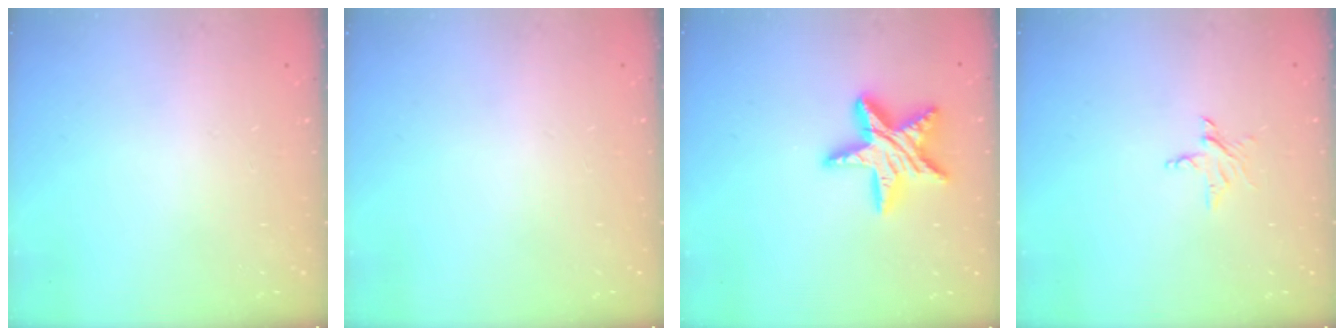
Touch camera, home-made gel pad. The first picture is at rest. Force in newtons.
{"total": 0.0}
{"total": 15.4, "press": 15.4, "slide": 0.8}
{"total": 3.7, "press": 3.7, "slide": 0.3}